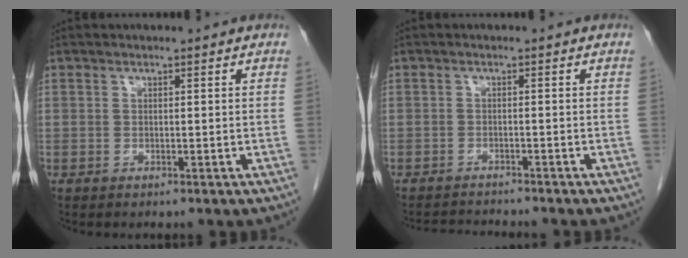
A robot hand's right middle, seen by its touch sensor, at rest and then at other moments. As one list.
[{"total": 4.6, "force": [-4.5, 0.0, 0.9], "torque": [-0.015, -0.015, -0.069]}]